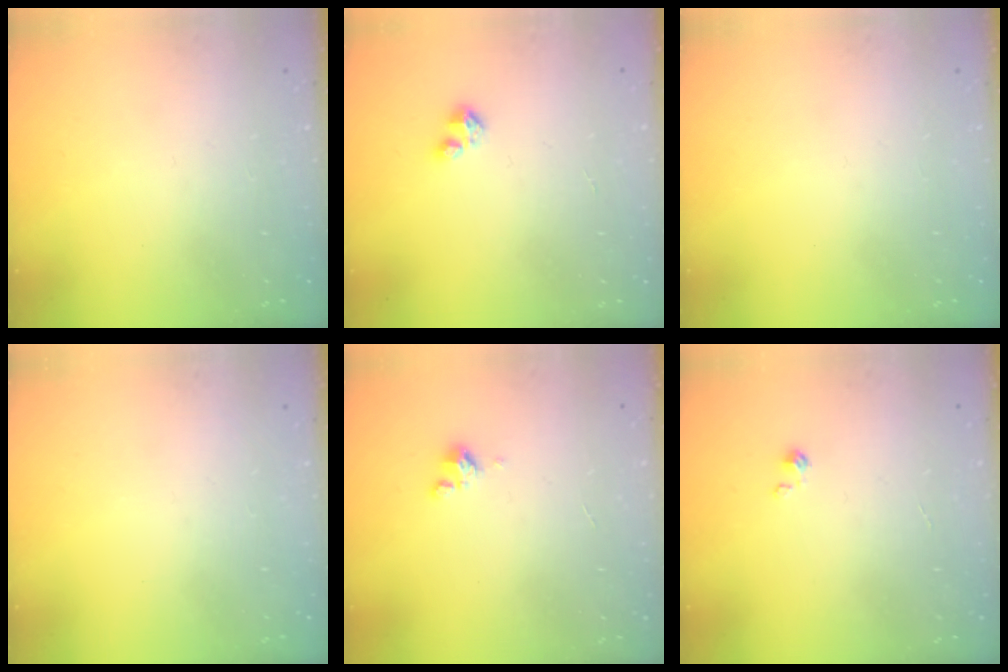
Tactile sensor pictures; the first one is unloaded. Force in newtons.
{"total": 2.1, "press": 2.1, "slide": 0.2}
{"total": 0.0}
{"total": 0.0}
{"total": 1.8, "press": 1.7, "slide": 0.4}
{"total": 0.0}